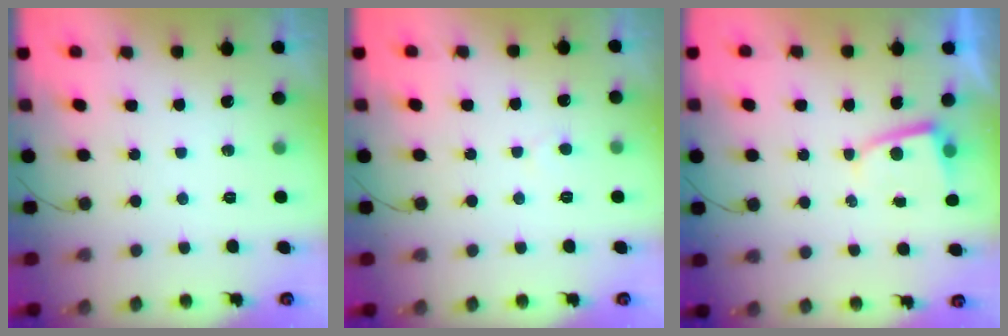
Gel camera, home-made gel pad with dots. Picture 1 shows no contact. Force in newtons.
{"total": 2.7, "press": 2.7, "slide": 0.2}
{"total": 2.6, "press": 2.6, "slide": 0.3}